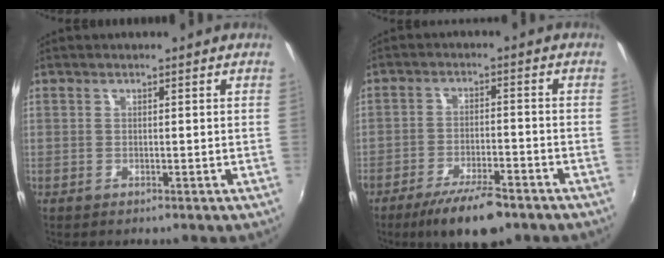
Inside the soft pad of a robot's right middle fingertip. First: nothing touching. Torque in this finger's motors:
{"motor_torque": [0.28, -0.29, 0.21, 0.05]}